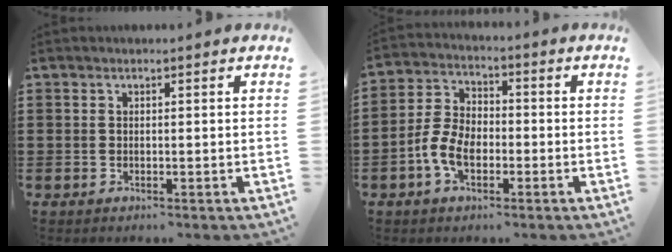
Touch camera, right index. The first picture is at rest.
{"total": 6.5, "force": [-2.5, 3.8, 4.7], "torque": [-0.115, 0.005, -0.053]}